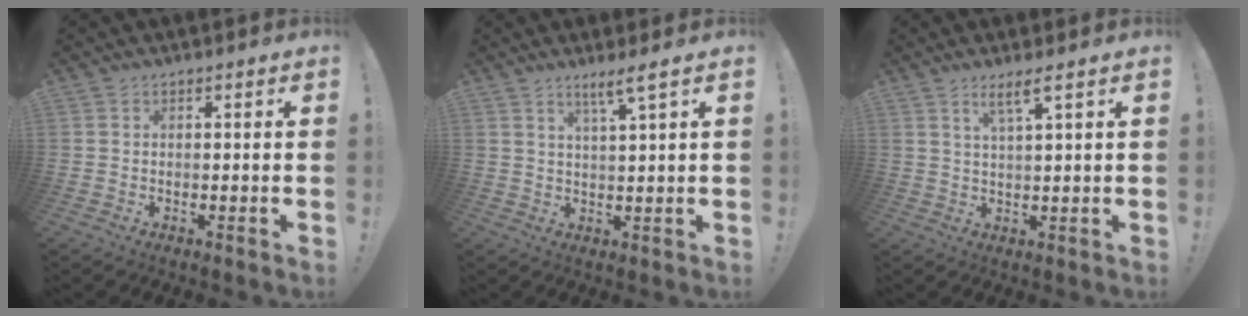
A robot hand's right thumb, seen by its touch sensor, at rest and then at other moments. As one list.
[{"total": 4.7, "force": [3.1, -0.5, 3.4], "torque": [-0.051, -0.018, 0.046]}, {"total": 4.5, "force": [2.8, 0.1, 3.5], "torque": [-0.060, -0.009, 0.042]}]